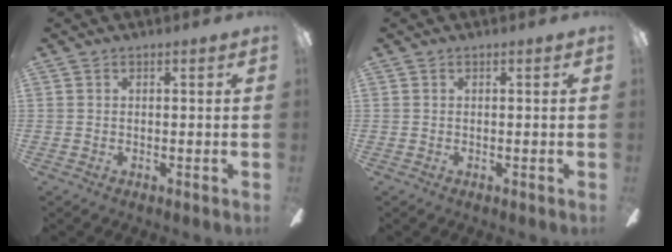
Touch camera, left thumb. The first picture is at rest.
{"total": 0.0}